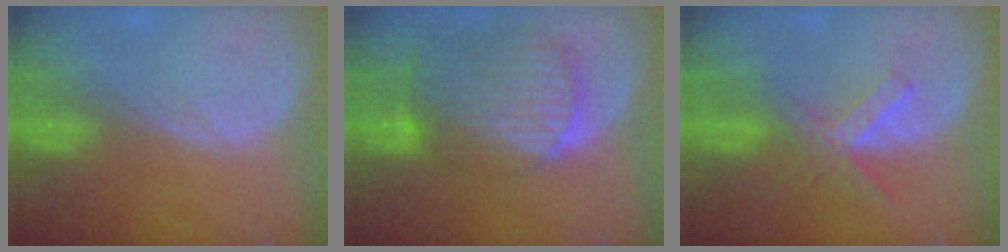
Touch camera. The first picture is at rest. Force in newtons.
{"total": 10.6, "press": 9.0, "slide": 5.5}
{"total": 5.2, "press": 5.1, "slide": 1.0}